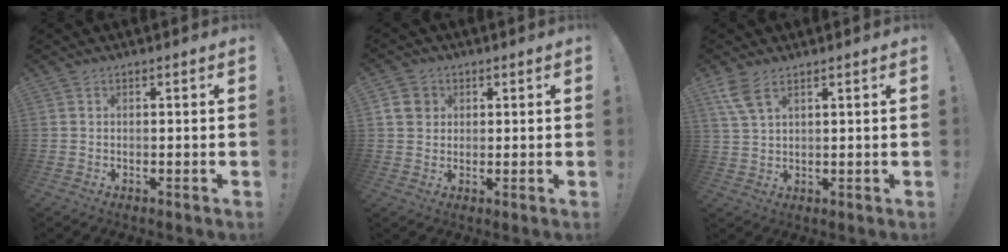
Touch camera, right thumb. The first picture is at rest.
{"total": 5.6, "force": [1.9, 4.8, 2.0], "torque": [-0.026, -0.001, 0.038]}
{"total": 5.9, "force": [3.5, 2.1, 4.2], "torque": [-0.078, -0.012, 0.068]}